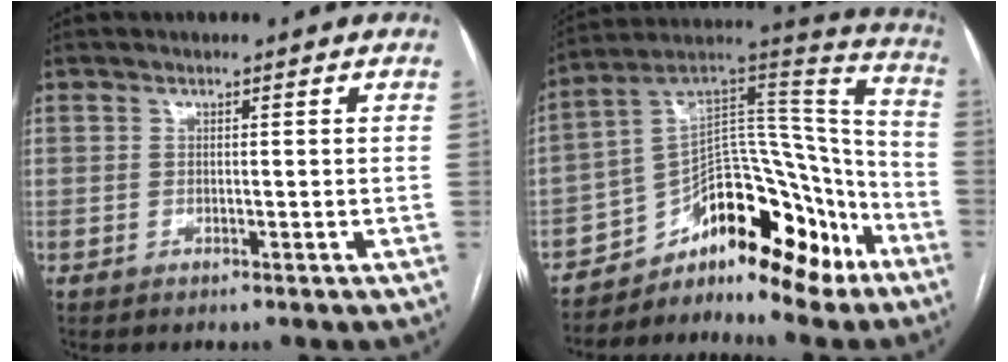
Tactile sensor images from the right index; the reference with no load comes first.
{"total": 16.6, "force": [-12.0, 7.1, 9.1], "torque": [-0.113, 0.085, -0.187]}